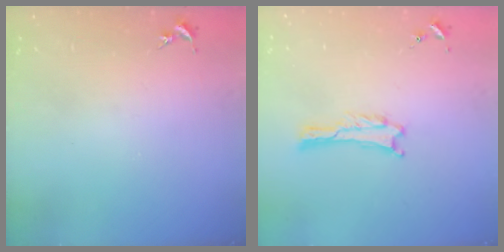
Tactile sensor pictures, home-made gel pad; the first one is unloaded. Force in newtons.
{"total": 0.5, "press": 0.5, "slide": 0.1}